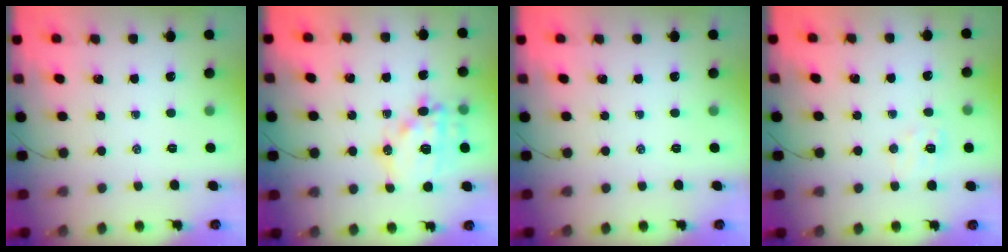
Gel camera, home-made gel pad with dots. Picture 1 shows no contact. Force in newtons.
{"total": 15.9, "press": 15.6, "slide": 3.2}
{"total": 0.0}
{"total": 6.0, "press": 5.8, "slide": 1.4}